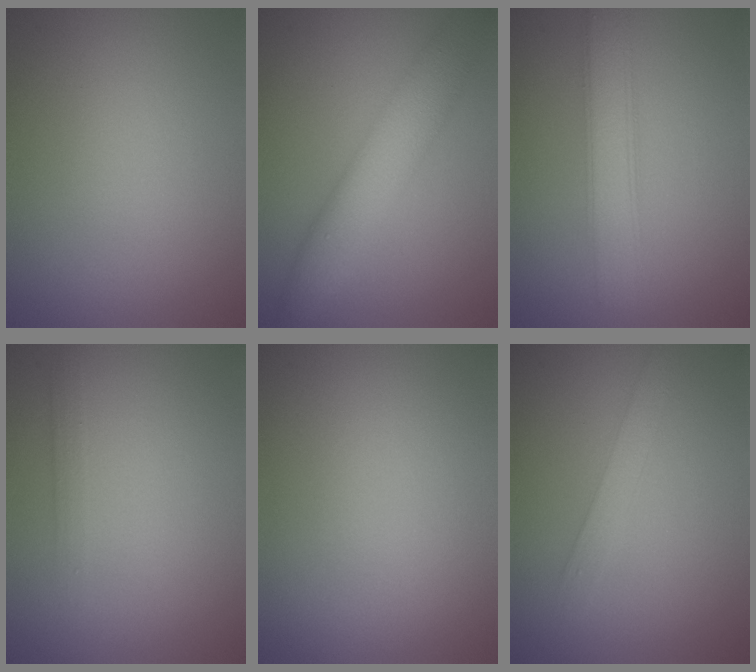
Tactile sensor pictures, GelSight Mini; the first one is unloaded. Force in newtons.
{"total": 5.7, "press": 5.7, "slide": 0.2}
{"total": 3.9, "press": 3.9, "slide": 0.1}
{"total": 1.1, "press": 1.1, "slide": 0.0}
{"total": 0.0}
{"total": 2.0, "press": 2.0, "slide": 0.2}